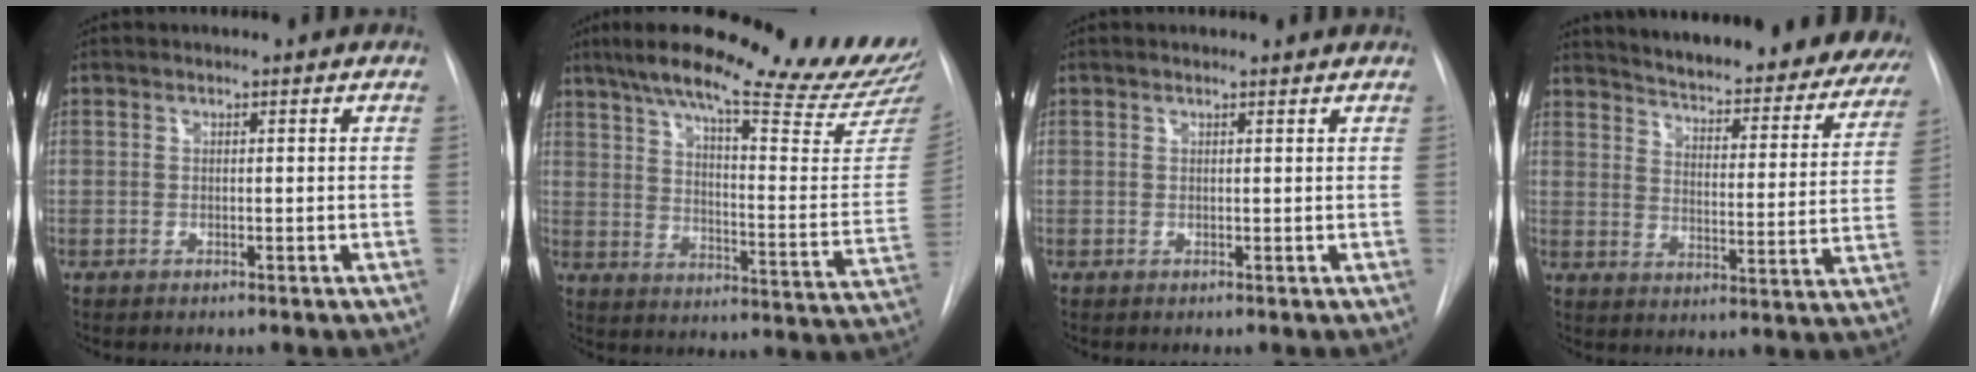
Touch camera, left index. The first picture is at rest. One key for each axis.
{"total": 29.9, "fx": 25.5, "fy": 2.1, "fz": 15.5, "tx": -0.220, "ty": -0.075, "tz": 0.331}
{"total": 1.4, "fx": 1.2, "fy": 0.1, "fz": 0.5, "tx": -0.011, "ty": 0.015, "tz": 0.017}
{"total": 29.8, "fx": 27.3, "fy": 6.2, "fz": 10.2, "tx": -0.155, "ty": -0.084, "tz": 0.326}